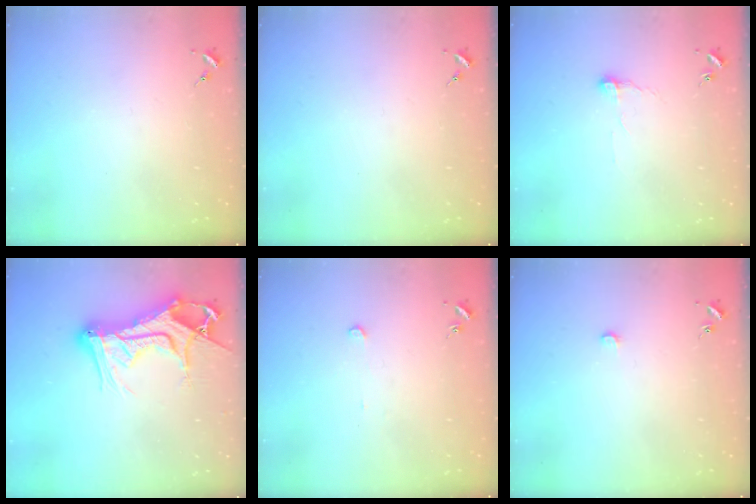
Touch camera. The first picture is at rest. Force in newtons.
{"total": 0.0}
{"total": 7.0, "press": 7.0, "slide": 0.6}
{"total": 19.9, "press": 19.8, "slide": 1.8}
{"total": 2.4, "press": 2.4, "slide": 0.2}
{"total": 3.8, "press": 3.8, "slide": 0.4}